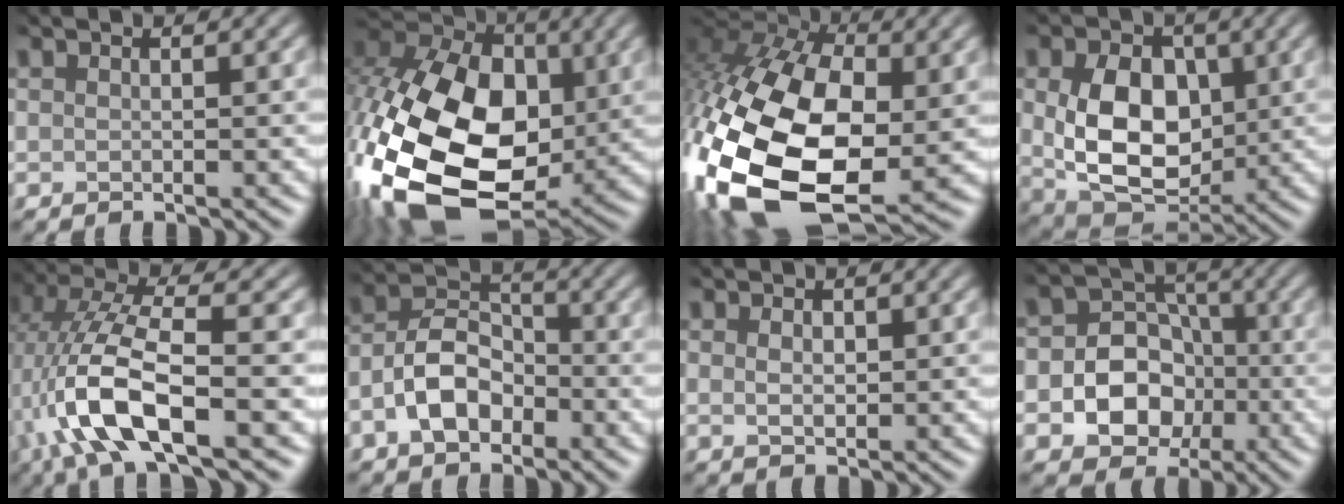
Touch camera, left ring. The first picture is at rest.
{"total": 21.1, "force": [-4.9, 14.6, 14.5], "torque": [-0.314, -0.030, -0.075]}
{"total": 20.7, "force": [-5.9, 12.7, 15.3], "torque": [-0.359, -0.033, -0.105]}
{"total": 8.6, "force": [-0.6, 6.1, 6.0], "torque": [-0.121, -0.023, 0.002]}
{"total": 8.2, "force": [-3.0, 2.3, 7.2], "torque": [-0.153, 0.006, -0.059]}
{"total": 4.8, "force": [-3.0, 3.0, 2.4], "torque": [-0.044, 0.001, -0.057]}
{"total": 0.9, "force": [0.2, 0.7, 0.6], "torque": [-0.016, -0.006, 0.012]}
{"total": 6.5, "force": [-2.7, 5.4, 2.4], "torque": [-0.008, -0.001, -0.065]}